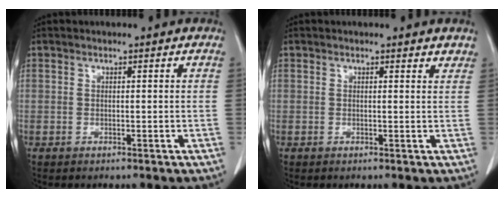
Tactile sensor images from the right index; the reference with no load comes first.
{"total": 1.4, "force": [1.4, 0.4, 0.3], "torque": [-0.005, -0.005, 0.009]}